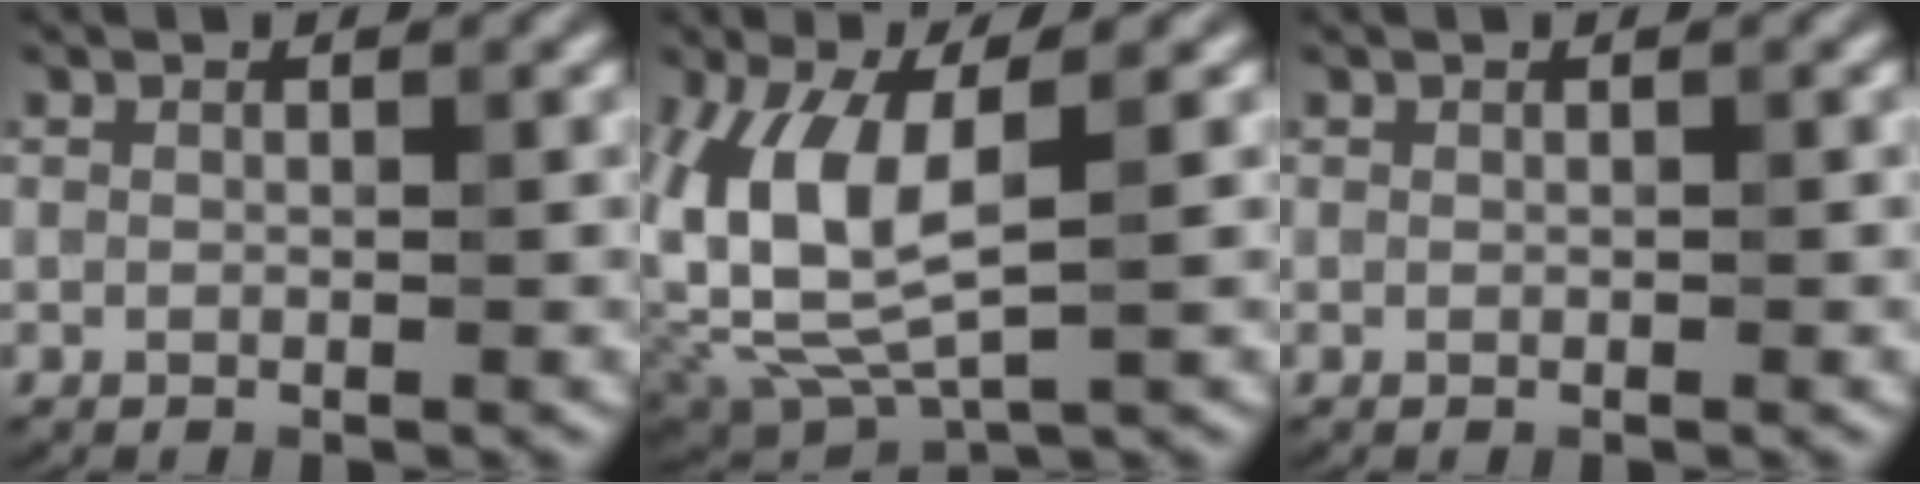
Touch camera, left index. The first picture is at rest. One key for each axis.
{"total": 8.1, "fx": 1.4, "fy": 3.8, "fz": 7.0, "tx": -0.165, "ty": -0.007, "tz": 0.032}
{"total": 0.0}